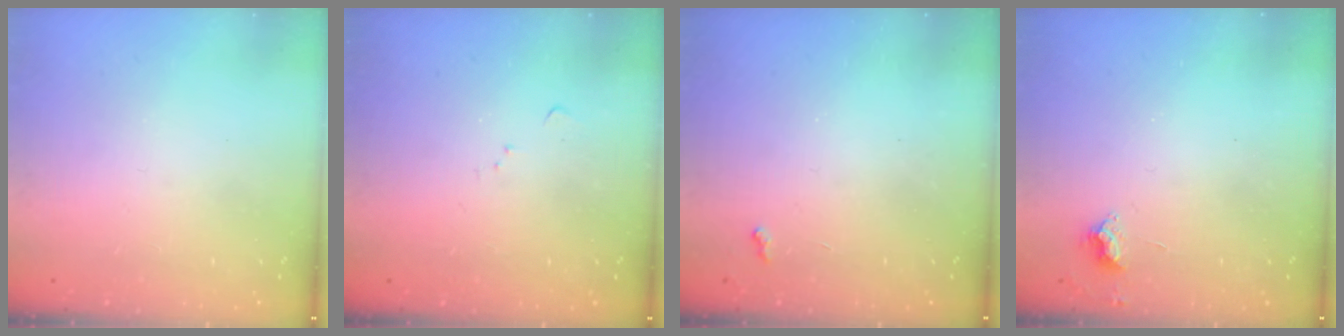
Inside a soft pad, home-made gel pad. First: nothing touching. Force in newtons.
{"total": 4.5, "press": 4.4, "slide": 0.5}
{"total": 2.8, "press": 2.8, "slide": 0.4}
{"total": 3.9, "press": 3.8, "slide": 0.6}